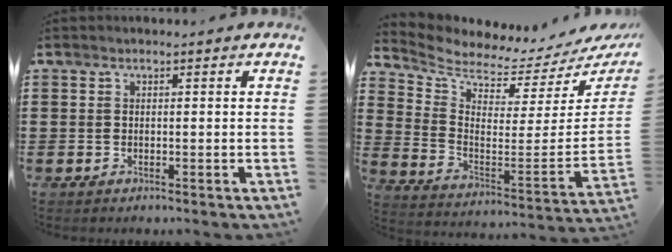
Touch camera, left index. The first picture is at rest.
{"total": 3.8, "force": [3.6, 0.4, 1.0], "torque": [-0.047, -0.056, 0.057]}